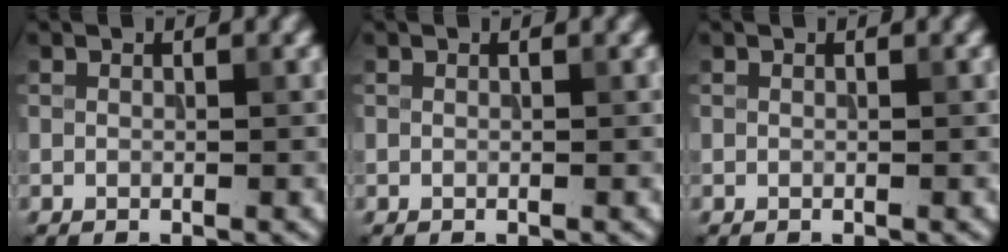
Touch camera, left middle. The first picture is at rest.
{"total": 0.0}
{"total": 0.0}